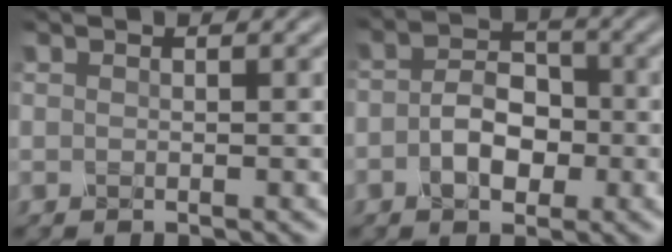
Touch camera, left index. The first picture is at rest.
{"total": 4.0, "force": [-1.5, 2.6, 2.7], "torque": [-0.045, 0.002, -0.034]}